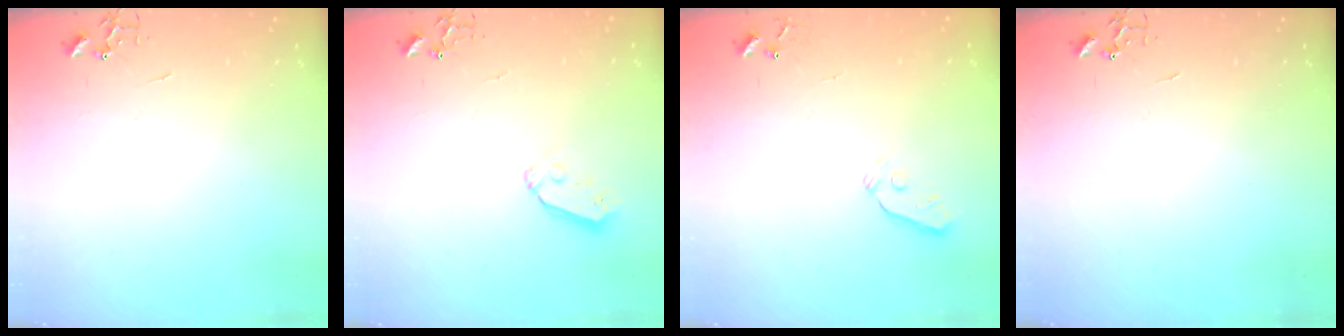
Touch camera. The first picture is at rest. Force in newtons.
{"total": 6.1, "press": 6.0, "slide": 0.4}
{"total": 3.2, "press": 3.1, "slide": 0.6}
{"total": 0.0}